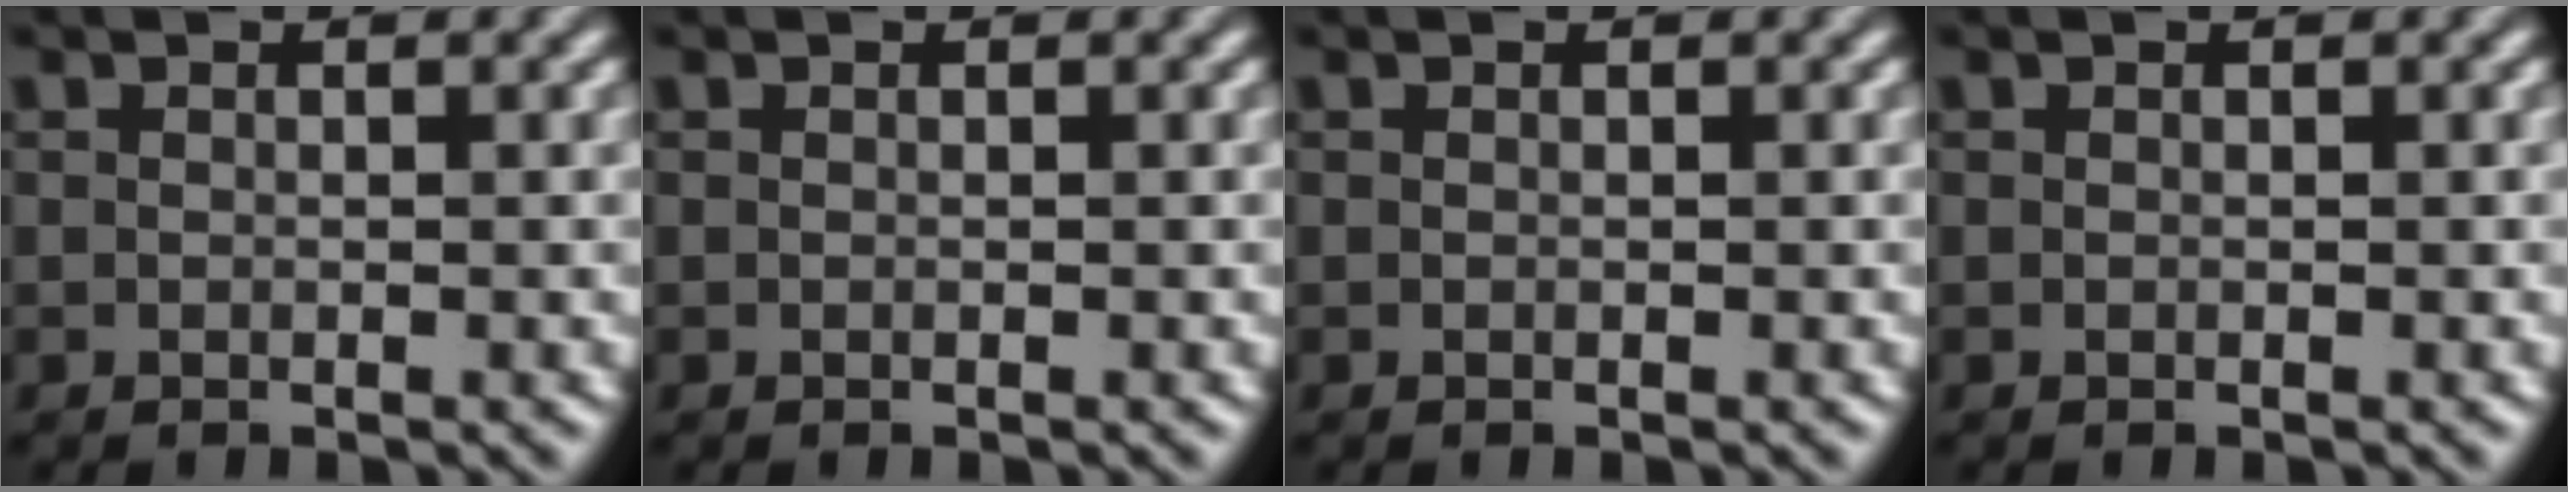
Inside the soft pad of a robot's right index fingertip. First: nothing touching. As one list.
[{"total": 0.0}, {"total": 0.0}, {"total": 0.0}]